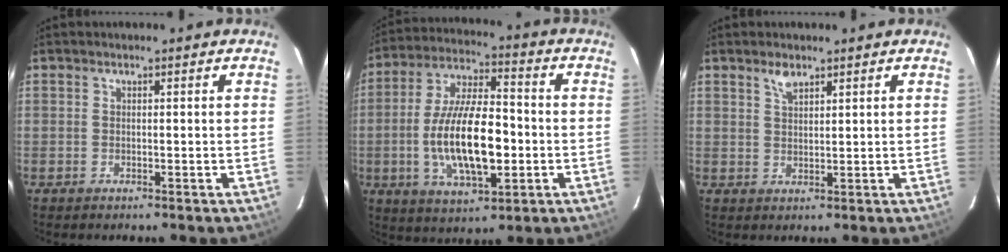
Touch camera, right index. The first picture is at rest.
{"total": 17.0, "force": [-3.0, 6.6, 15.3], "torque": [-0.297, -0.002, -0.048]}
{"total": 2.6, "force": [2.0, 1.2, 1.3], "torque": [-0.023, 0.002, 0.038]}